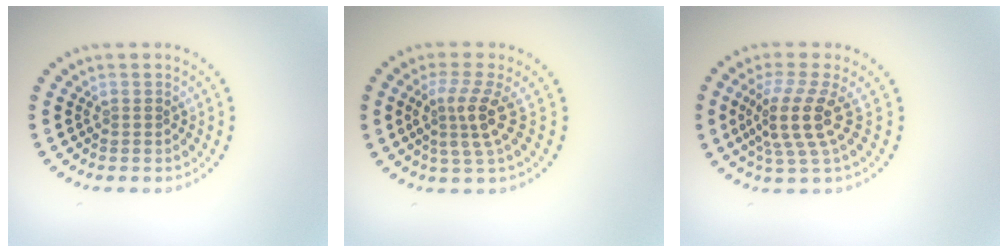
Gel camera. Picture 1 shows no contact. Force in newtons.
{"total": 3.2, "press": 2.3, "slide": 2.3}
{"total": 4.1, "press": 2.9, "slide": 2.9}